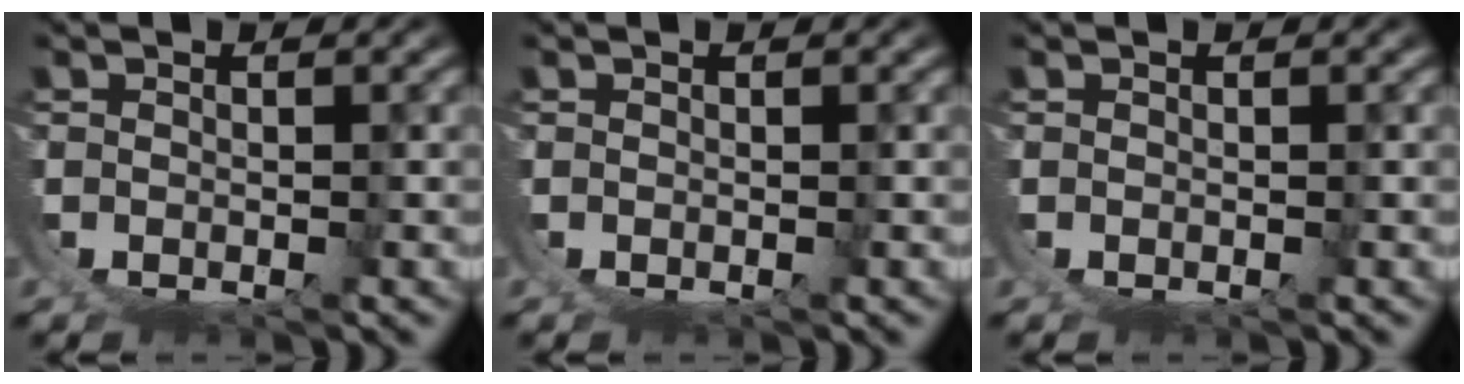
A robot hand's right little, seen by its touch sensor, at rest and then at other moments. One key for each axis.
{"total": 0.0}
{"total": 0.0}